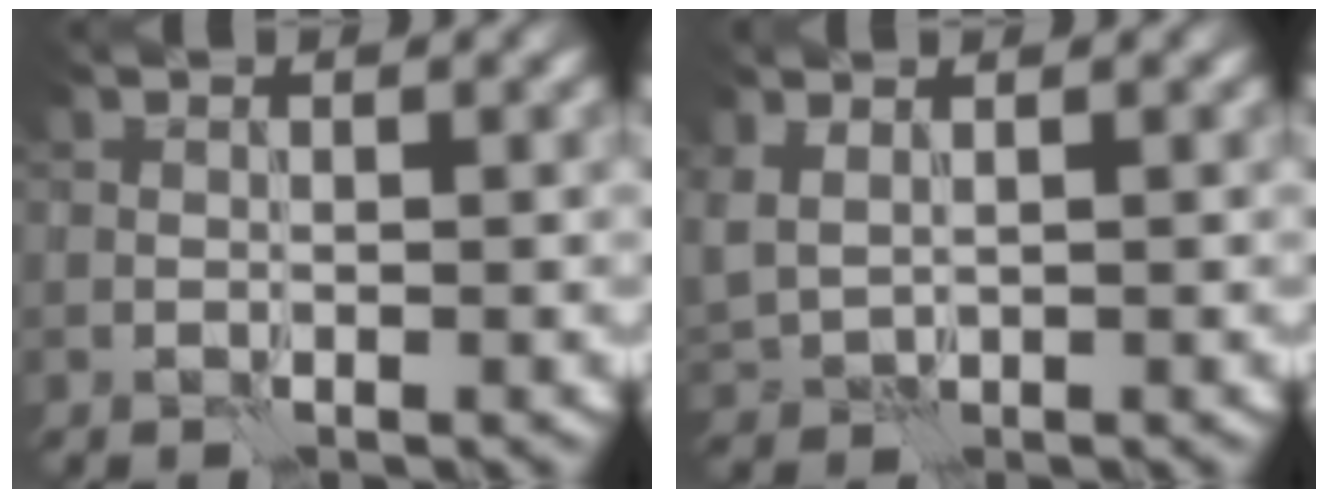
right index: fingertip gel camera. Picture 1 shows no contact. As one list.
[{"total": 2.0, "force": [0.9, 1.2, 1.3], "torque": [-0.042, 0.001, 0.026]}]